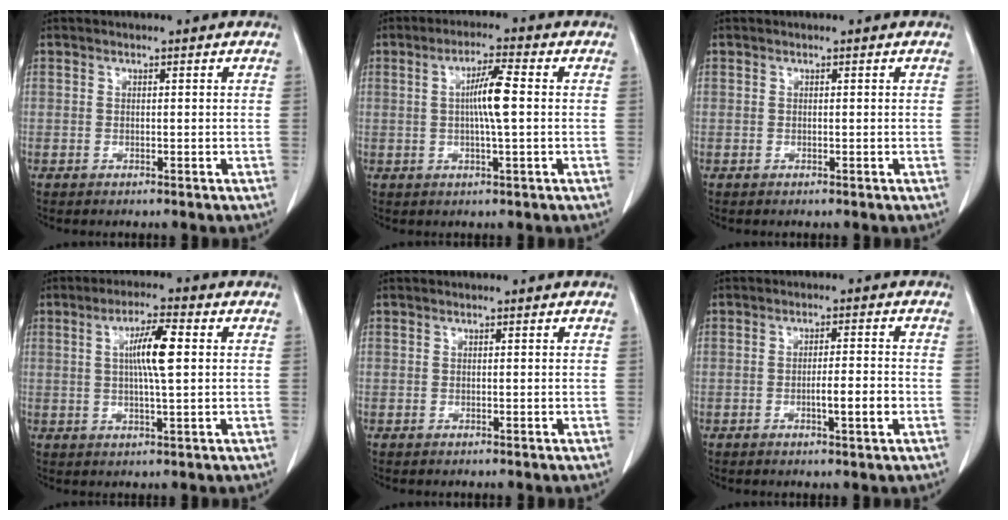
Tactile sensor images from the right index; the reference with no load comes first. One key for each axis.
{"total": 5.7, "fx": 0.3, "fy": 0.0, "fz": 5.7, "tx": -0.105, "ty": 0.001, "tz": 0.003}
{"total": 0.0}
{"total": 6.8, "fx": 1.2, "fy": 0.4, "fz": 6.7, "tx": -0.119, "ty": 0.003, "tz": 0.019}
{"total": 0.0}
{"total": 4.4, "fx": -1.3, "fy": 0.3, "fz": 4.1, "tx": -0.063, "ty": -0.002, "tz": -0.019}